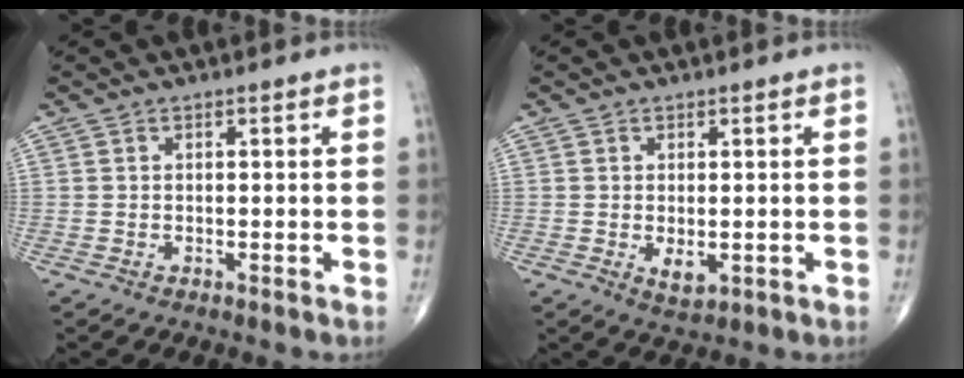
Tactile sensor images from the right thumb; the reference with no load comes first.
{"total": 2.9, "force": [-0.4, 1.6, 2.4], "torque": [-0.030, -0.006, 0.003]}